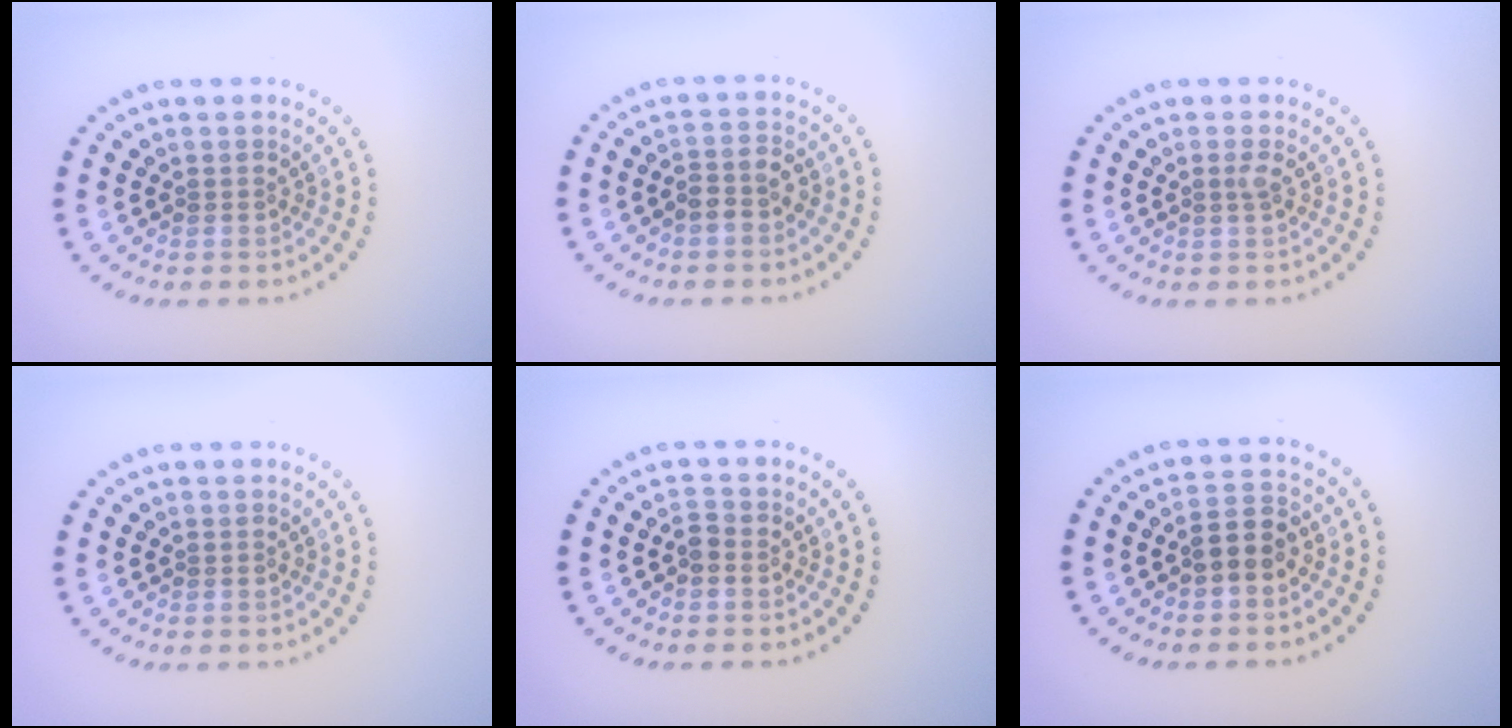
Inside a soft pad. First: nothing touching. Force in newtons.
{"total": 2.0, "press": 1.8, "slide": 0.9}
{"total": 0.8, "press": 0.5, "slide": 0.5}
{"total": 0.0}
{"total": 1.0, "press": 1.0, "slide": 0.3}
{"total": 2.6, "press": 2.5, "slide": 0.7}